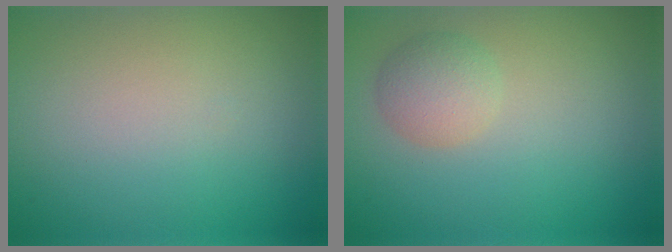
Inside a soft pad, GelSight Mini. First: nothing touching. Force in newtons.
{"total": 1.9, "press": 1.9, "slide": 0.1}